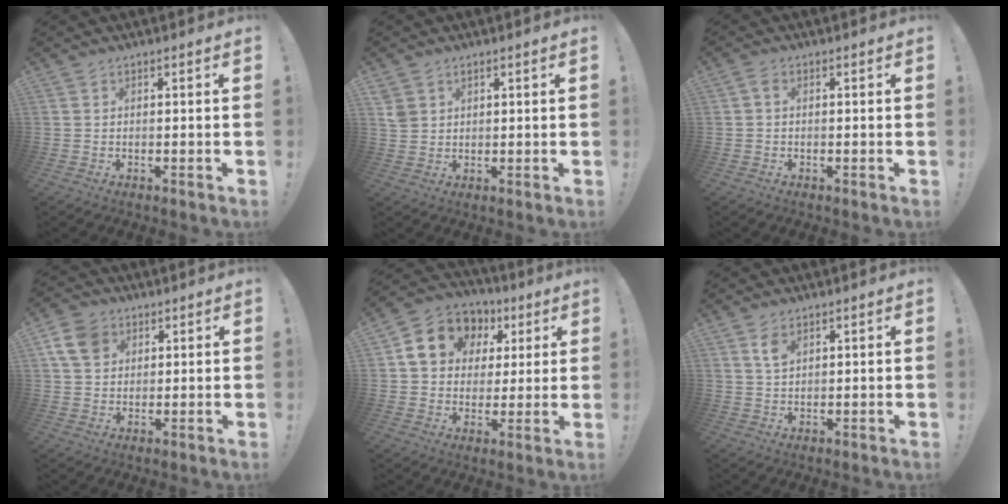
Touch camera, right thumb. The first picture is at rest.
{"total": 3.8, "force": [2.1, 2.8, 1.4], "torque": [-0.020, -0.006, 0.041]}
{"total": 2.0, "force": [0.0, 1.3, 1.5], "torque": [-0.036, 0.008, 0.001]}
{"total": 9.1, "force": [3.9, 6.9, 4.5], "torque": [-0.086, -0.006, 0.078]}
{"total": 13.4, "force": [5.3, 10.8, 5.9], "torque": [-0.090, -0.017, 0.106]}
{"total": 3.8, "force": [2.1, 1.8, 2.5], "torque": [-0.046, -0.007, 0.036]}